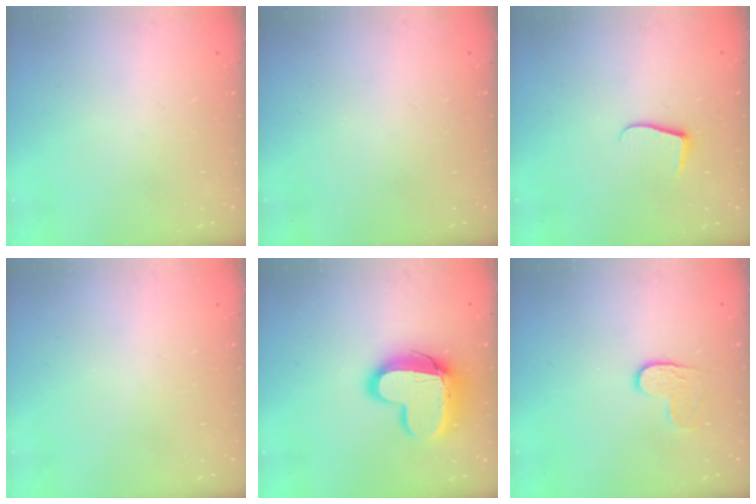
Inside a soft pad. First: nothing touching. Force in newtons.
{"total": 0.0}
{"total": 5.5, "press": 5.5, "slide": 0.5}
{"total": 0.0}
{"total": 15.0, "press": 14.9, "slide": 1.3}
{"total": 4.7, "press": 4.7, "slide": 0.2}